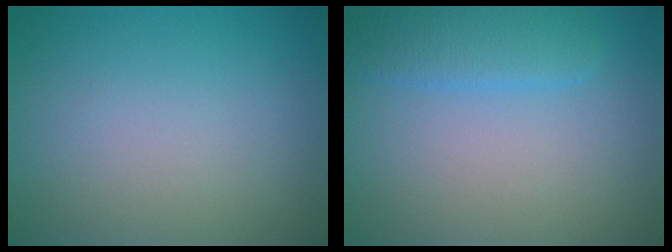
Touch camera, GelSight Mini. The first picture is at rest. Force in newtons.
{"total": 2.8, "press": 2.8, "slide": 0.1}